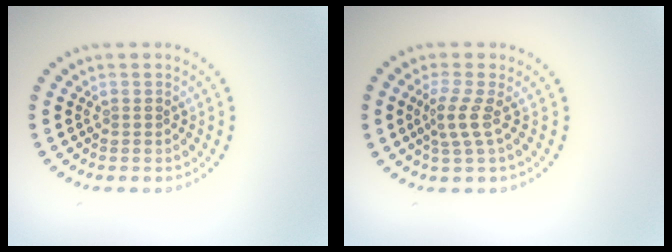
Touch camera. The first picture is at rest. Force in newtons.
{"total": 2.3, "press": 1.5, "slide": 1.7}